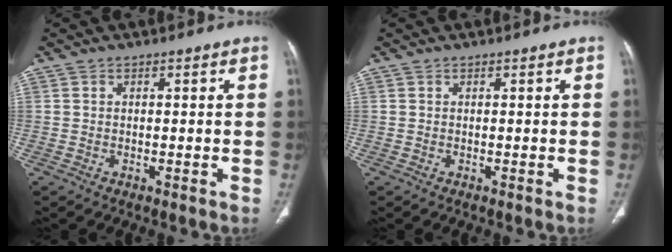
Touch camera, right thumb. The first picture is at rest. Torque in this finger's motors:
{"motor_torque": [0.02, 0.02, 0.01, -0.02, 0.00]}